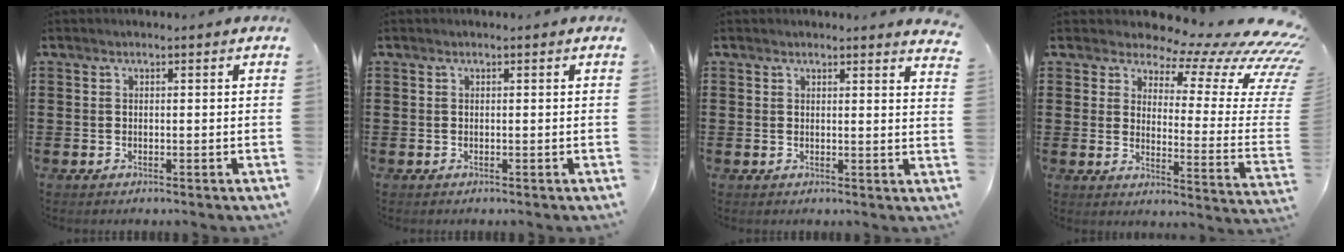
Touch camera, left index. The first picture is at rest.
{"total": 0.0}
{"total": 1.7, "force": [1.7, 0.0, 0.4], "torque": [-0.005, -0.005, 0.032]}
{"total": 9.0, "force": [7.0, 2.5, 5.1], "torque": [-0.089, -0.066, 0.115]}